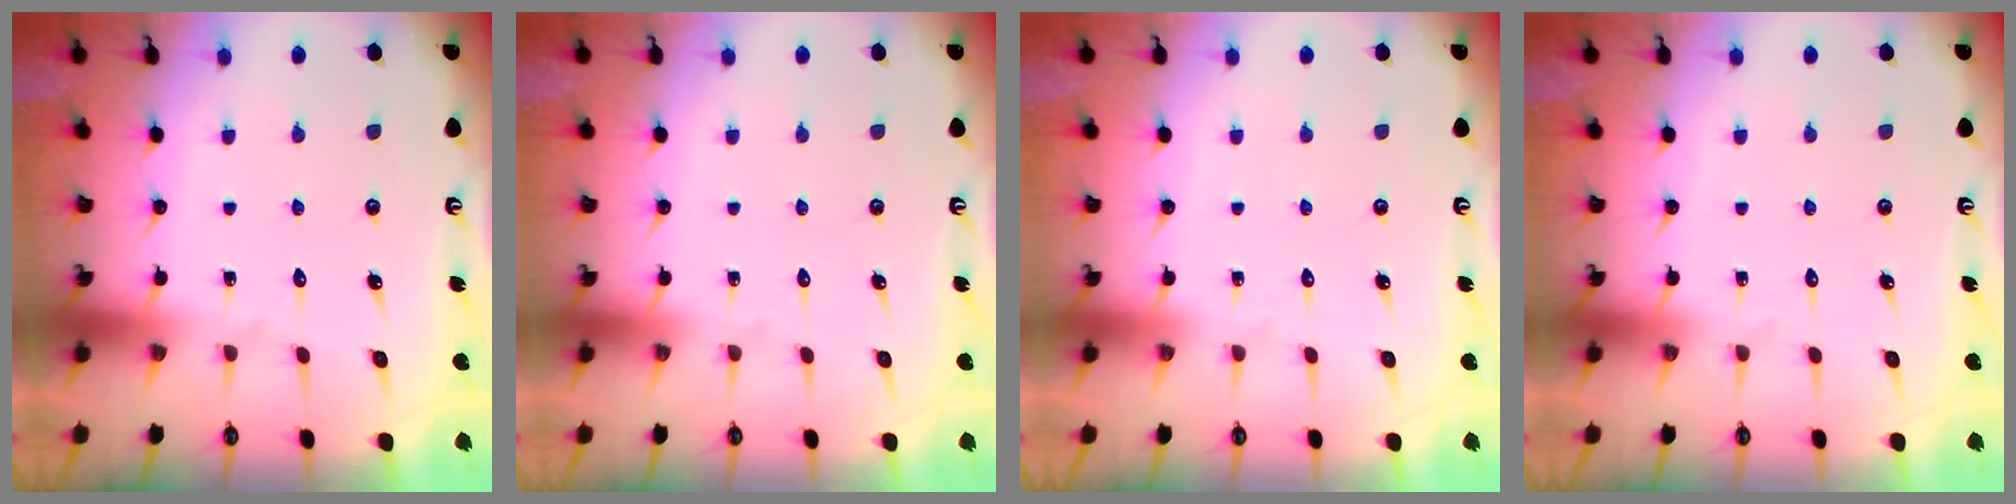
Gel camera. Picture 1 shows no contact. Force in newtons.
{"total": 0.0}
{"total": 0.0}
{"total": 0.0}